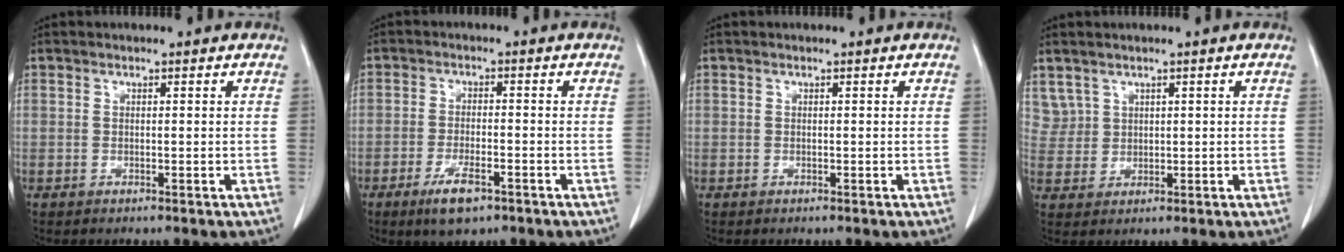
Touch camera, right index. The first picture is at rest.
{"total": 5.5, "force": [-3.3, 1.6, 4.2], "torque": [-0.082, -0.007, -0.050]}
{"total": 0.0}
{"total": 3.2, "force": [2.1, 2.4, 0.0], "torque": [0.008, 0.007, 0.045]}